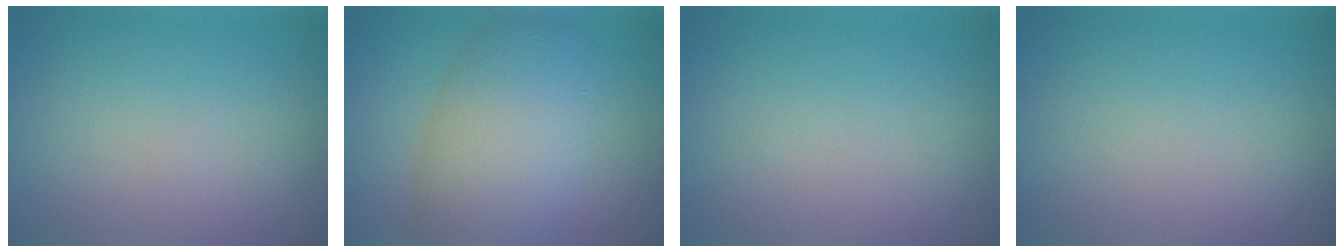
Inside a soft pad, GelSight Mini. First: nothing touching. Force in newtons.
{"total": 8.7, "press": 8.7, "slide": 0.1}
{"total": 0.0}
{"total": 0.0}